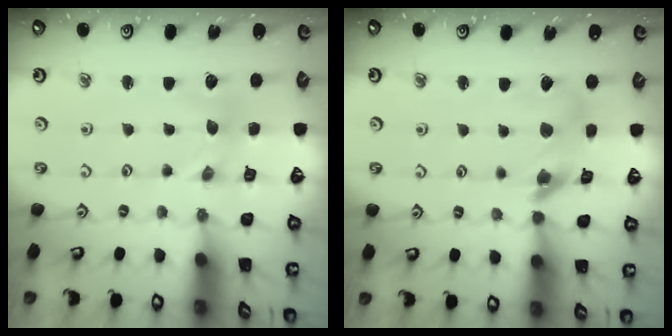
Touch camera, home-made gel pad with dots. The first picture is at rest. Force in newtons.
{"total": 9.9, "press": 9.9, "slide": 1.2}